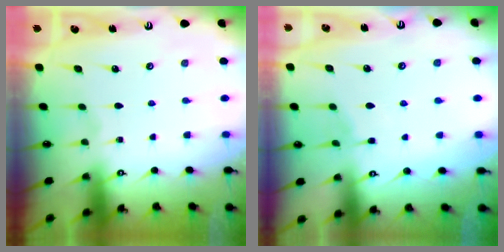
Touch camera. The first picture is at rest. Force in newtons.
{"total": 3.0, "press": 2.9, "slide": 0.5}